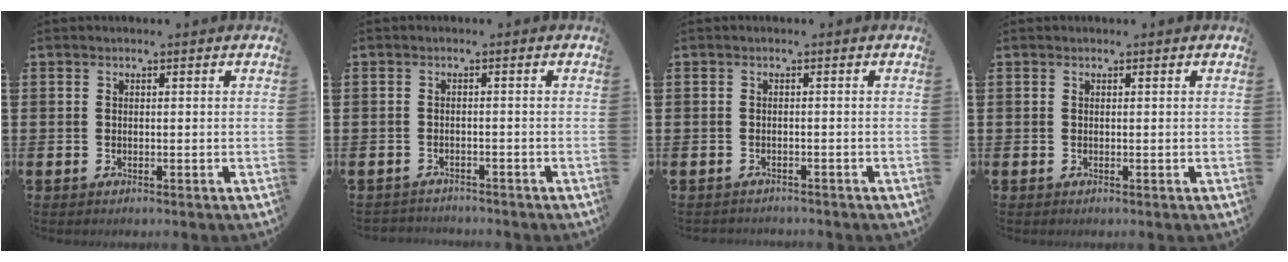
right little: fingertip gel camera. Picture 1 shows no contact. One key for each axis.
{"total": 1.3, "fx": -1.3, "fy": 0.1, "fz": -0.2, "tx": -0.002, "ty": 0.003, "tz": -0.028}
{"total": 0.8, "fx": -0.8, "fy": 0.1, "fz": -0.1, "tx": 0.000, "ty": 0.001, "tz": -0.017}
{"total": 0.0}